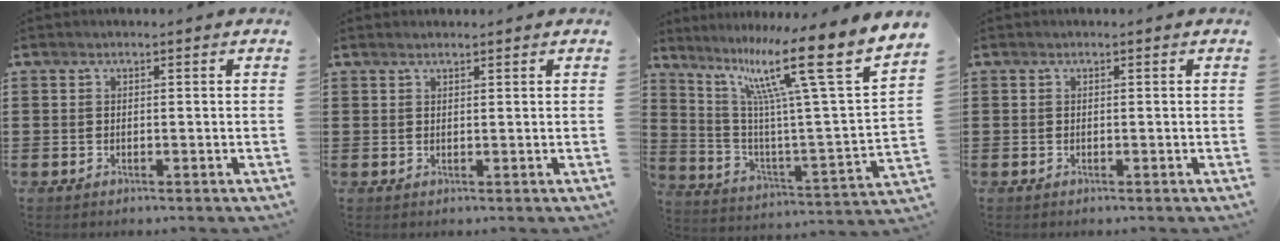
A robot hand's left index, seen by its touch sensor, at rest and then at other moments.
{"total": 0.7, "force": [0.6, 0.1, 0.2], "torque": [-0.005, 0.000, 0.012]}
{"total": 15.4, "force": [9.7, 0.8, 11.9], "torque": [-0.236, -0.069, 0.140]}
{"total": 0.0}